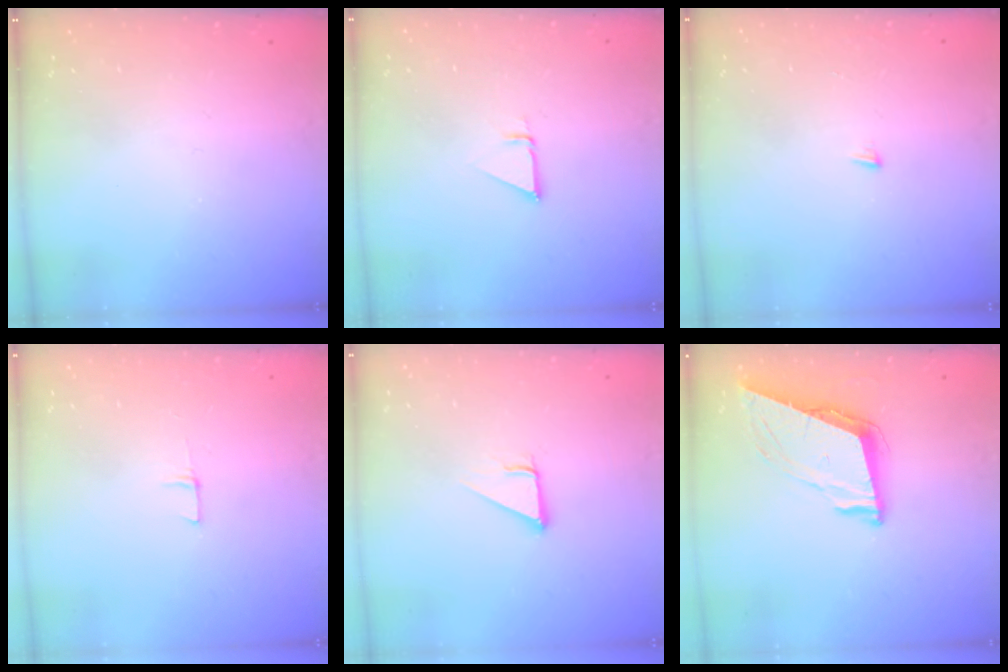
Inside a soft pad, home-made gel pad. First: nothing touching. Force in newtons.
{"total": 1.4, "press": 1.4, "slide": 0.0}
{"total": 3.9, "press": 3.9, "slide": 0.3}
{"total": 5.1, "press": 5.1, "slide": 0.4}
{"total": 3.0, "press": 3.0, "slide": 0.2}
{"total": 9.0, "press": 8.4, "slide": 3.2}